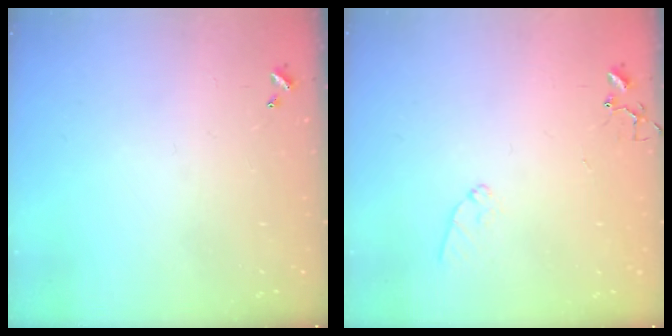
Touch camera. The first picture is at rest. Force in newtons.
{"total": 6.4, "press": 6.4, "slide": 0.6}